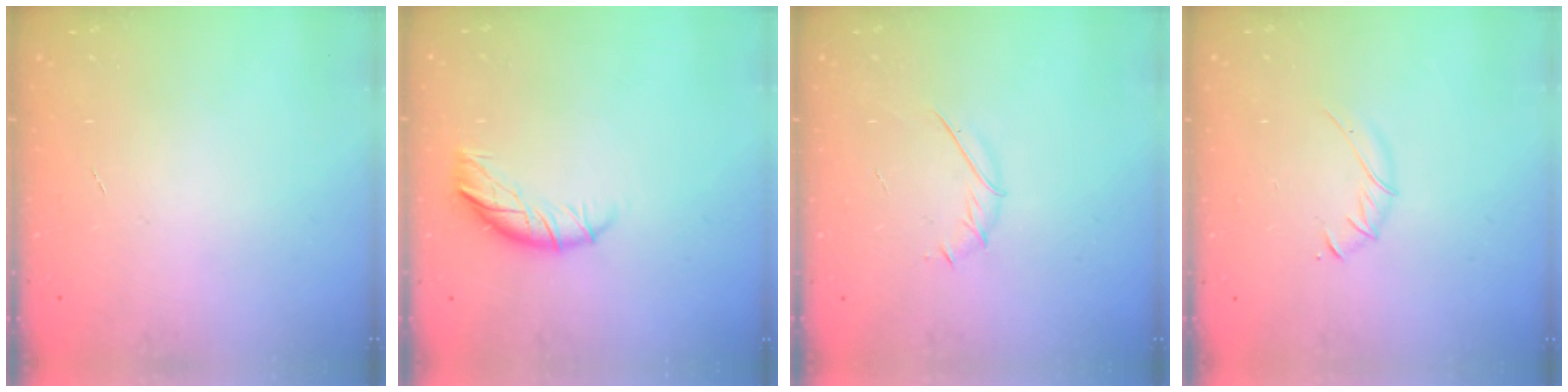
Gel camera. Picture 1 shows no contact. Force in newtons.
{"total": 10.3, "press": 10.1, "slide": 2.0}
{"total": 2.7, "press": 2.6, "slide": 0.8}
{"total": 3.5, "press": 3.4, "slide": 1.0}